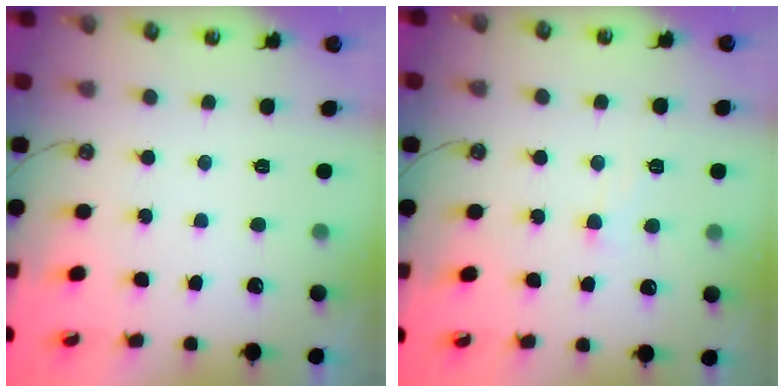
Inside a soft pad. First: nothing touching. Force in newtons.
{"total": 0.9, "press": 0.8, "slide": 0.5}